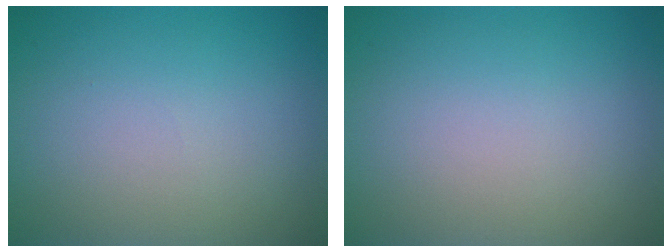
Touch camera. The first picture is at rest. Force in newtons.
{"total": 0.0}